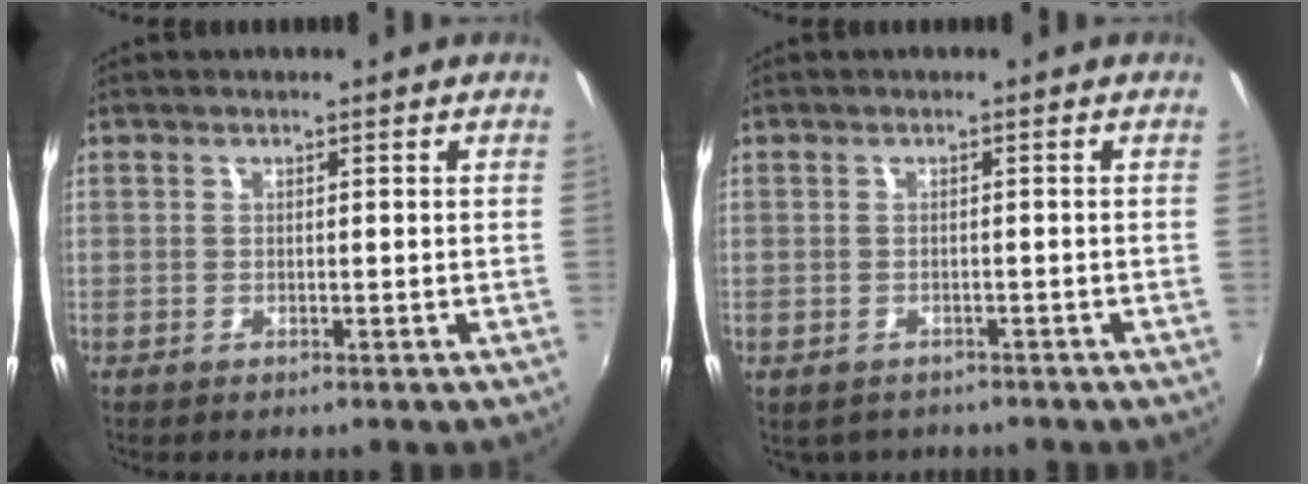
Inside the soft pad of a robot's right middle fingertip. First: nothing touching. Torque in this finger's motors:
{"motor_torque": [1.07, -1.07, 0.06, 0.08]}